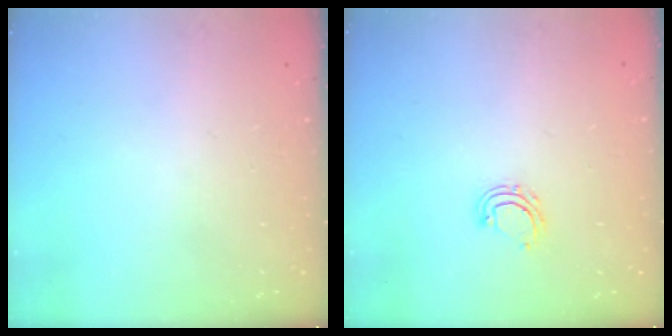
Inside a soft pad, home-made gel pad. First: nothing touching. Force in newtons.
{"total": 5.7, "press": 5.7, "slide": 0.6}